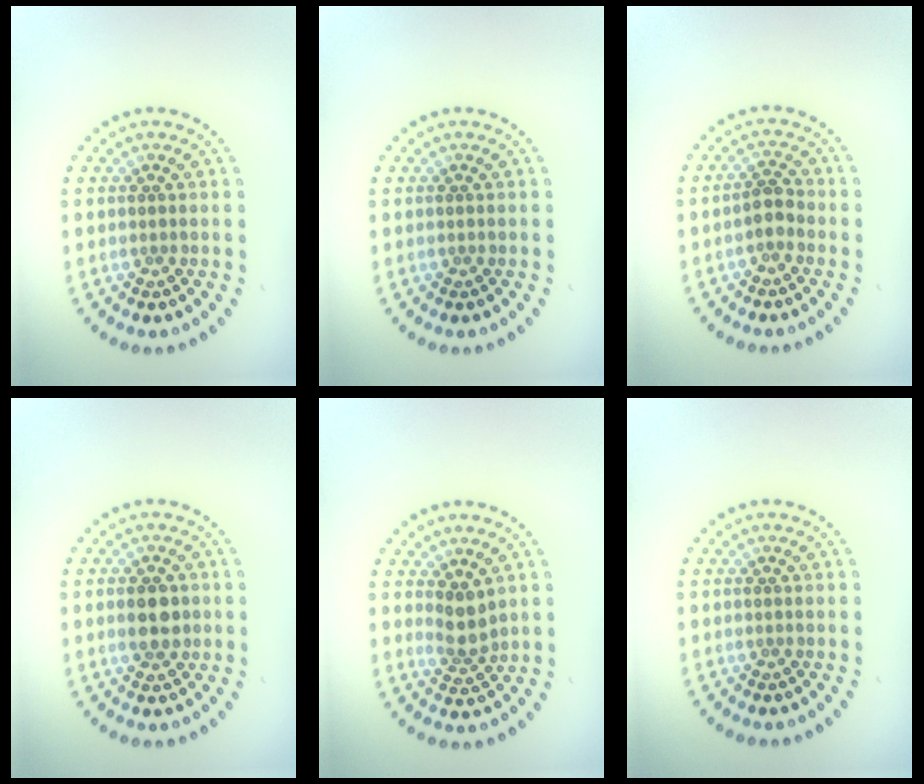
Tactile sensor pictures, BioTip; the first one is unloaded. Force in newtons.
{"total": 0.0}
{"total": 1.4, "press": 1.4, "slide": 0.5}
{"total": 2.8, "press": 2.8, "slide": 0.2}
{"total": 2.3, "press": 1.9, "slide": 1.3}
{"total": 0.0}